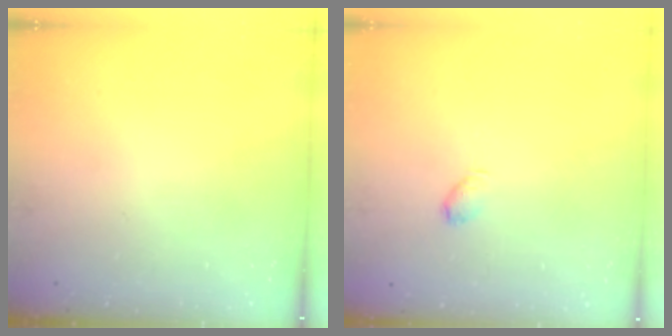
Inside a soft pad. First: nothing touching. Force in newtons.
{"total": 3.2, "press": 3.1, "slide": 0.6}